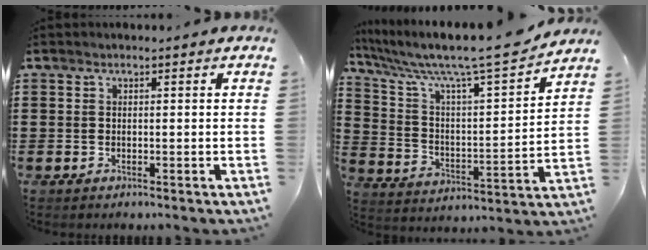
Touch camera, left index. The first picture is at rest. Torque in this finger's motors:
{"motor_torque": [1.60, -0.54, 0.50, 0.17]}